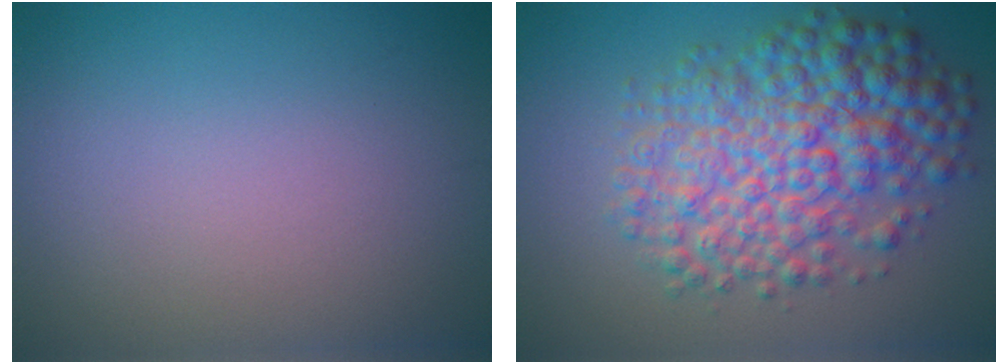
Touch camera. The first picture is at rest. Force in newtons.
{"total": 8.2, "press": 8.2, "slide": 0.1}